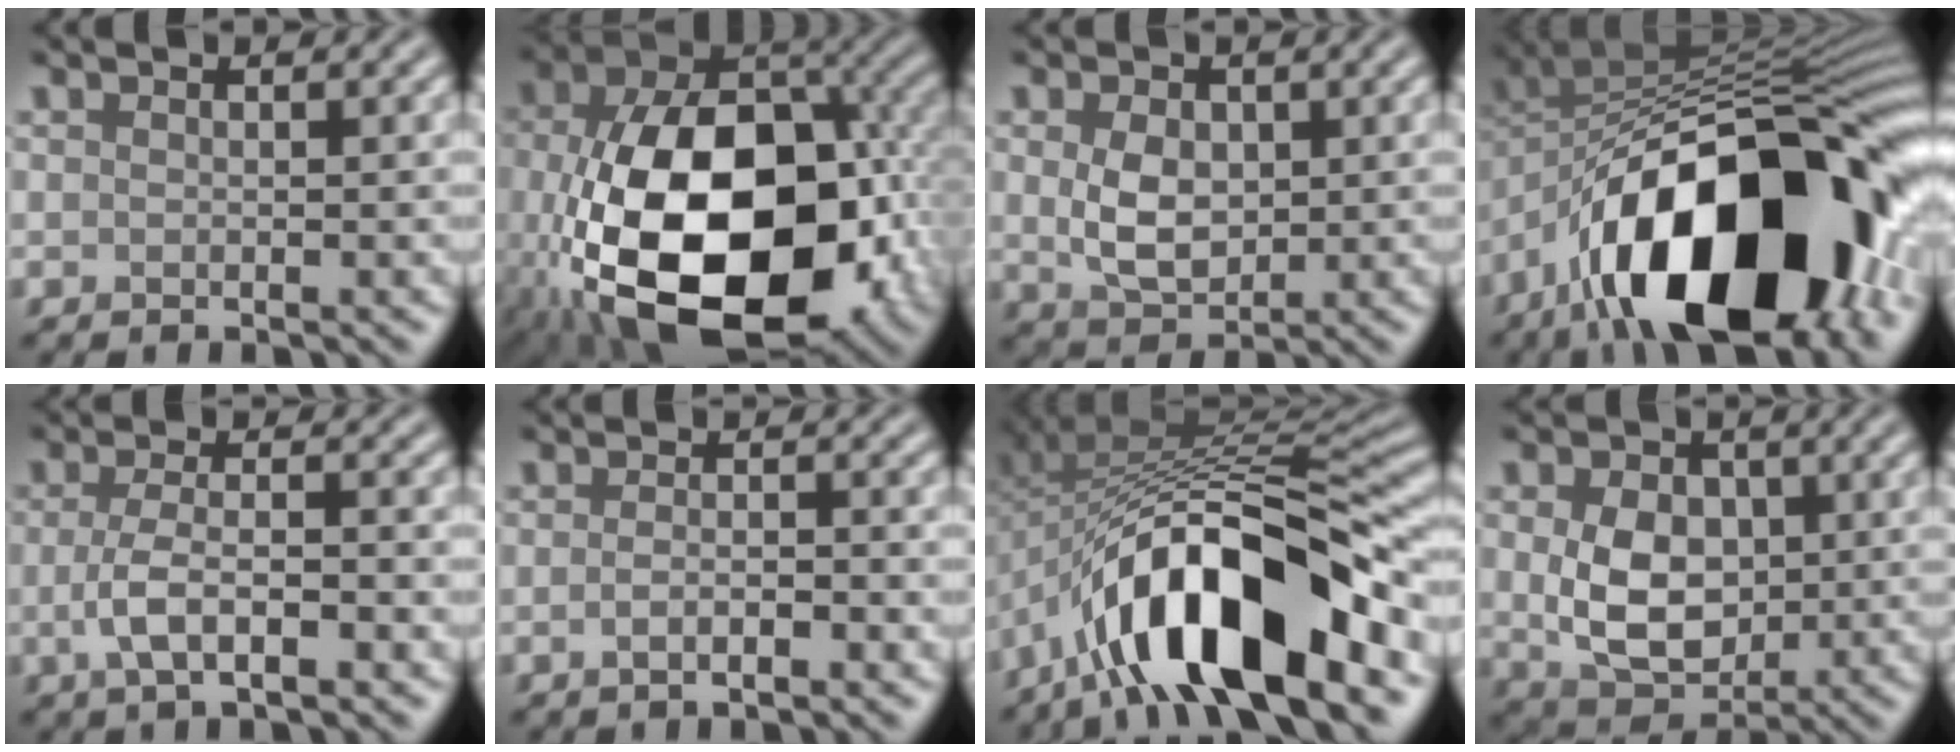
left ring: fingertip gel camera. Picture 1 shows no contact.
{"total": 17.6, "force": [-4.0, 10.6, 13.4], "torque": [-0.243, -0.029, -0.060]}
{"total": 4.1, "force": [0.4, 2.8, 2.9], "torque": [-0.063, -0.003, 0.010]}
{"total": 18.1, "force": [-8.6, 7.8, 13.9], "torque": [-0.209, -0.006, -0.147]}
{"total": 3.8, "force": [-1.1, 1.3, 3.4], "torque": [-0.067, -0.001, -0.023]}
{"total": 2.0, "force": [-0.9, 0.6, 1.7], "torque": [-0.028, 0.000, -0.016]}
{"total": 14.1, "force": [-6.4, 5.1, 11.4], "torque": [-0.177, 0.008, -0.111]}
{"total": 6.4, "force": [0.2, 4.7, 4.4], "torque": [-0.088, -0.008, 0.011]}